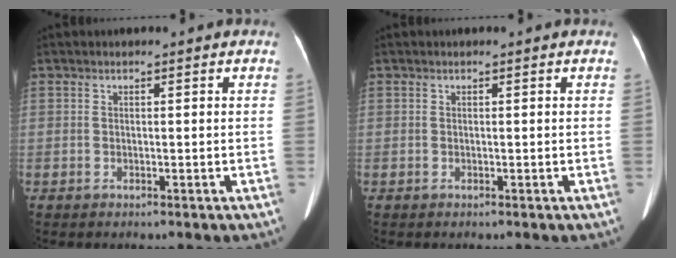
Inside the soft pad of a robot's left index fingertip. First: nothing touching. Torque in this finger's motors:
{"motor_torque": [0.03, 0.03, 0.00, 0.01]}